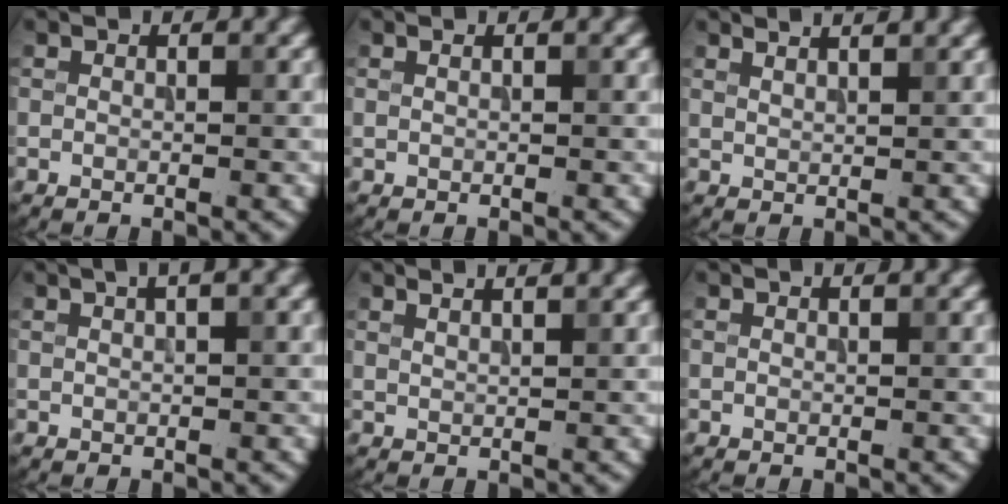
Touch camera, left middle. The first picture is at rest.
{"total": 0.6, "force": [0.3, 0.2, 0.4], "torque": [-0.009, 0.000, 0.001]}
{"total": 3.5, "force": [2.7, 1.3, 1.8], "torque": [-0.005, 0.025, 0.009]}
{"total": 3.4, "force": [1.8, 1.2, 2.7], "torque": [-0.025, 0.003, 0.019]}
{"total": 3.3, "force": [2.5, 1.2, 1.8], "torque": [-0.003, 0.021, 0.005]}
{"total": 0.0}